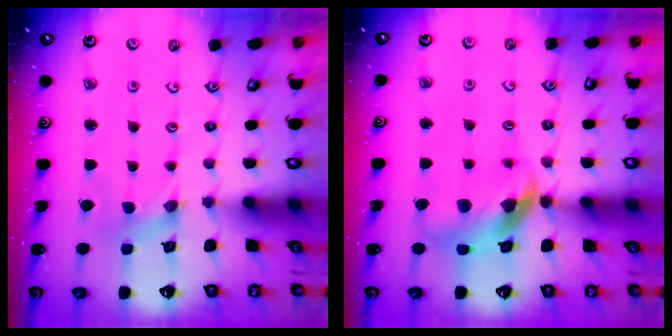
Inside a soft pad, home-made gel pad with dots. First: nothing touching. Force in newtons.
{"total": 12.2, "press": 12.1, "slide": 1.4}